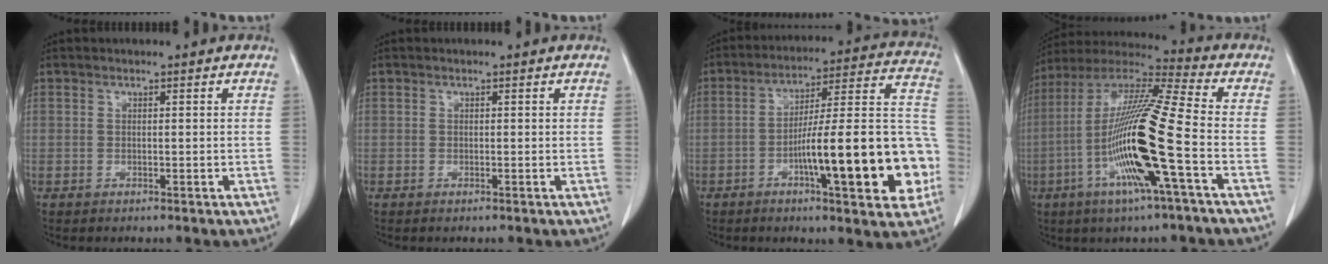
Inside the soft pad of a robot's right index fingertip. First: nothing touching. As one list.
[{"total": 0.0}, {"total": 21.2, "force": [-6.1, 3.2, 20.1], "torque": [-0.234, 0.030, -0.083]}, {"total": 18.5, "force": [-5.0, -0.3, 17.8], "torque": [-0.354, -0.009, -0.106]}]